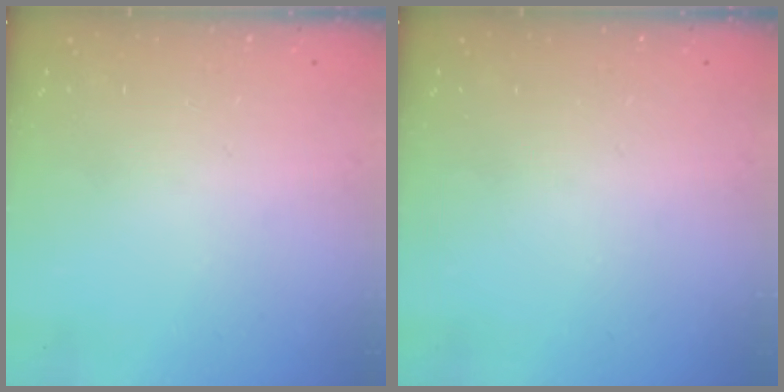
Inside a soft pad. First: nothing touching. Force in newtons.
{"total": 0.0}